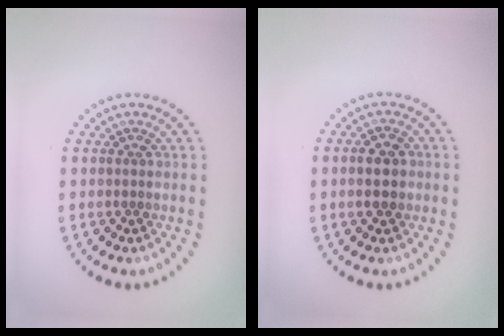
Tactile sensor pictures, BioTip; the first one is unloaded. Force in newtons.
{"total": 2.5, "press": 2.5, "slide": 0.1}